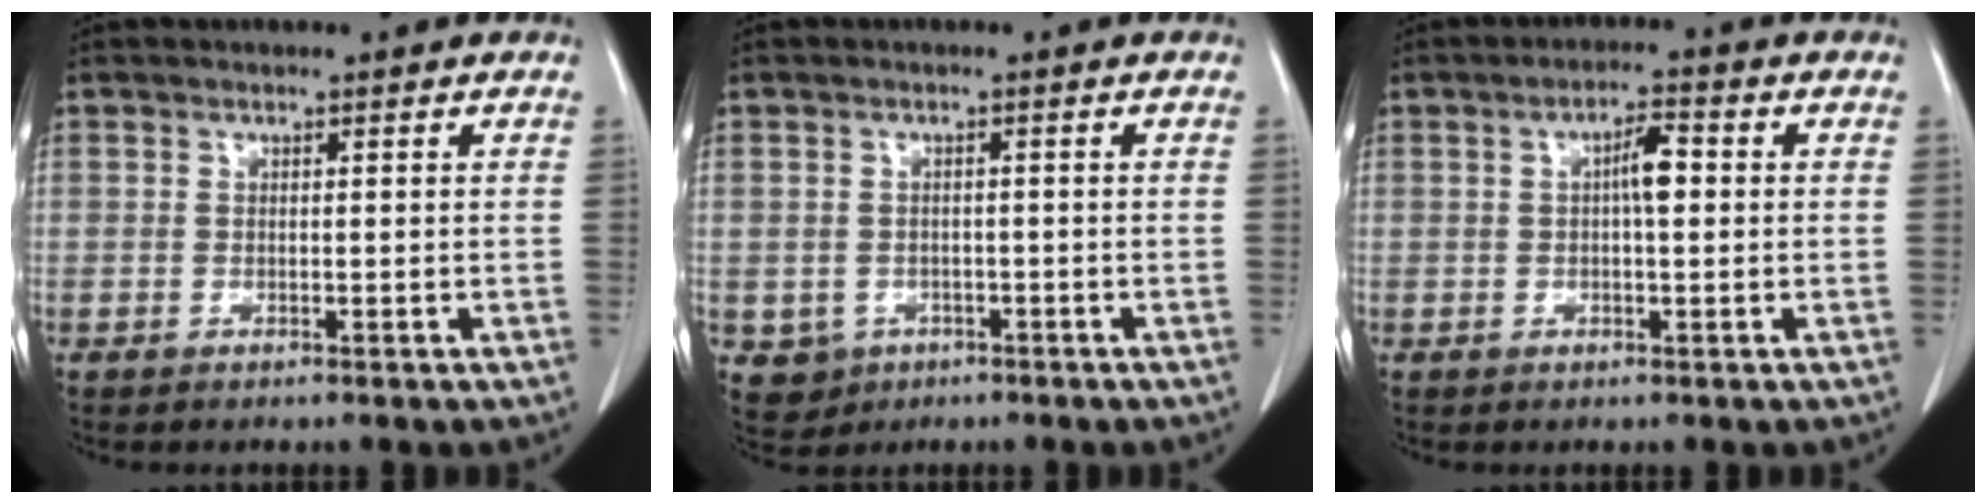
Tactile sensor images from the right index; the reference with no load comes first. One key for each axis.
{"total": 3.9, "fx": -1.3, "fy": 3.7, "fz": 0.5, "tx": -0.006, "ty": 0.007, "tz": -0.010}
{"total": 3.9, "fx": 0.4, "fy": 0.9, "fz": 3.8, "tx": -0.064, "ty": 0.010, "tz": 0.003}